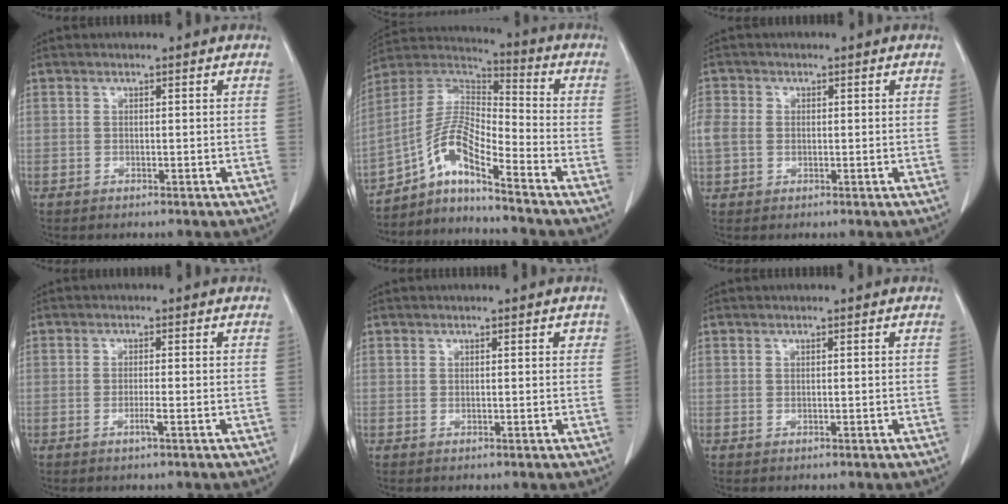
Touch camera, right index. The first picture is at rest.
{"total": 11.0, "force": [-7.3, 1.1, 8.2], "torque": [-0.168, 0.020, -0.136]}
{"total": 3.9, "force": [0.0, 3.2, 2.2], "torque": [-0.070, 0.017, 0.002]}
{"total": 1.6, "force": [-0.7, -0.2, 1.4], "torque": [-0.030, -0.003, -0.015]}
{"total": 0.9, "force": [0.4, 0.5, 0.6], "torque": [-0.002, 0.001, 0.002]}
{"total": 0.0}